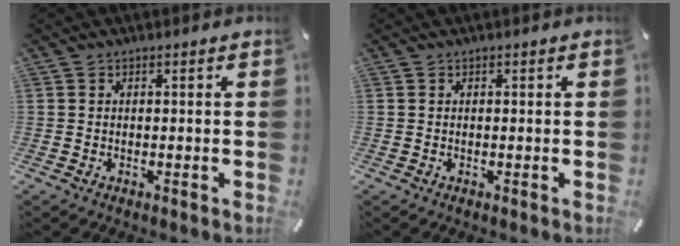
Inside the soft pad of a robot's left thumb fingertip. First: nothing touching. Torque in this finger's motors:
{"motor_torque": [-0.03, -0.02, -0.05, 0.05, 0.00]}